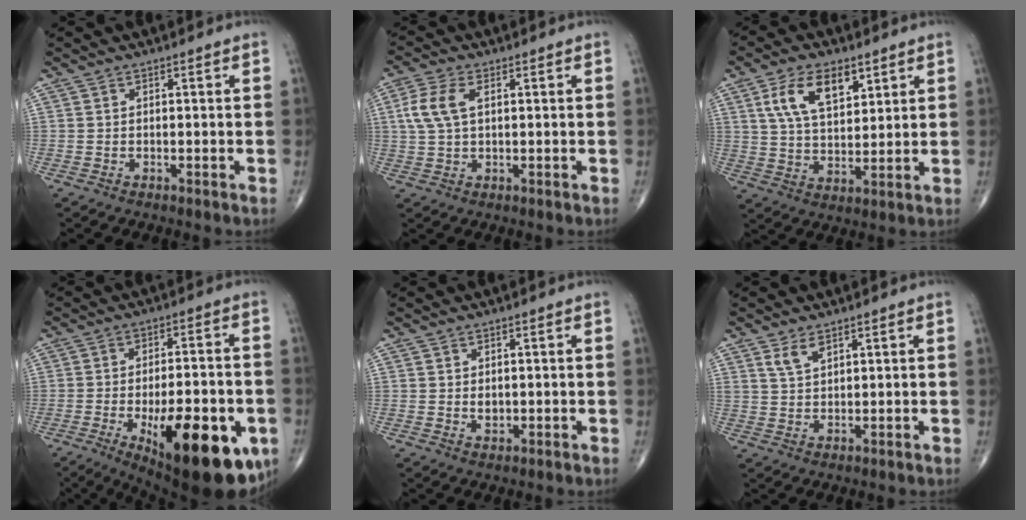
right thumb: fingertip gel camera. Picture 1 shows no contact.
{"total": 6.6, "force": [1.6, 3.5, 5.3], "torque": [-0.130, 0.013, 0.031]}
{"total": 11.0, "force": [5.2, 5.8, 7.9], "torque": [-0.127, -0.017, 0.101]}
{"total": 24.0, "force": [-8.5, 9.2, 20.5], "torque": [-0.243, 0.003, -0.102]}
{"total": 1.8, "force": [0.2, 1.3, 1.2], "torque": [-0.013, -0.003, 0.007]}
{"total": 3.3, "force": [2.2, 1.6, 2.0], "torque": [-0.033, -0.011, 0.048]}